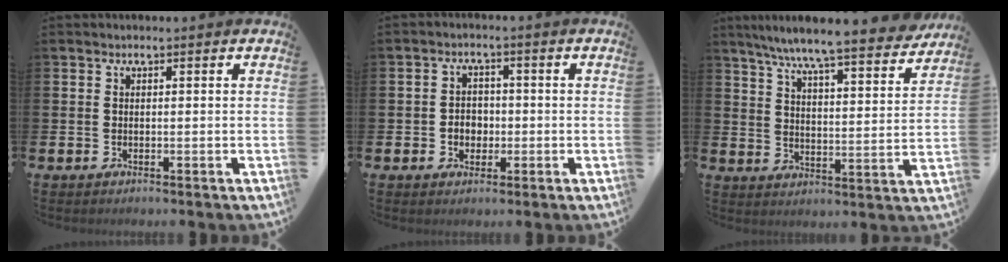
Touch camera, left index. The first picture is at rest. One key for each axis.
{"total": 3.0, "fx": -0.6, "fy": 2.6, "fz": 1.3, "tx": -0.019, "ty": 0.002, "tz": -0.018}
{"total": 8.4, "fx": 7.8, "fy": 0.1, "fz": 3.2, "tx": -0.084, "ty": -0.056, "tz": 0.132}